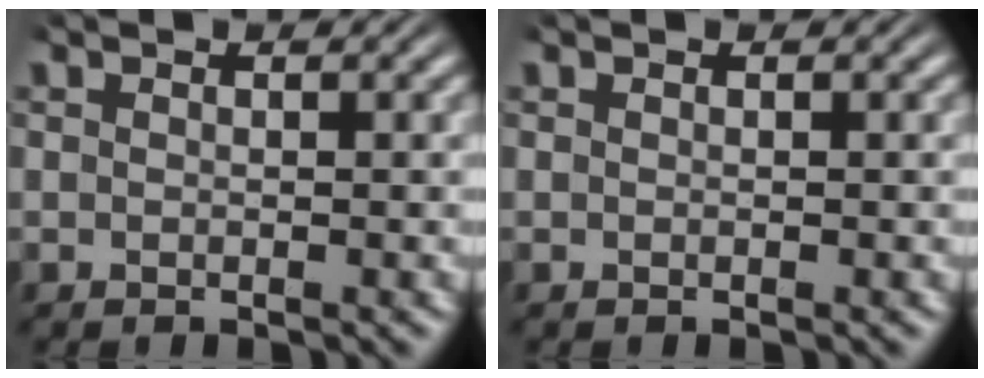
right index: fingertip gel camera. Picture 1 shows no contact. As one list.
[{"total": 0.0}]